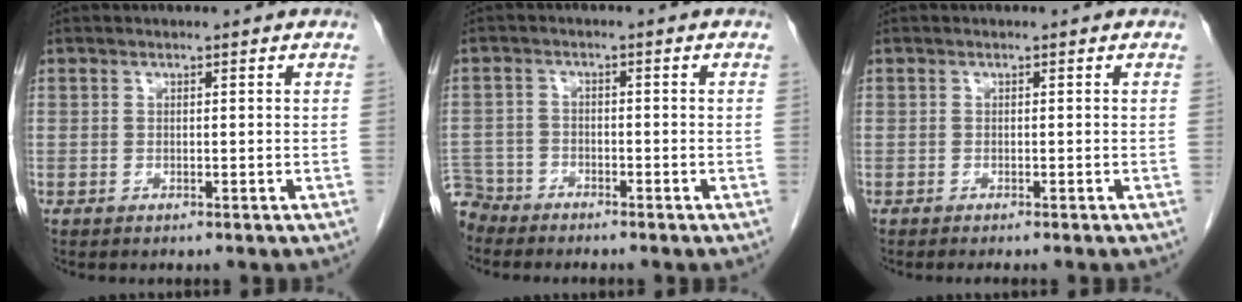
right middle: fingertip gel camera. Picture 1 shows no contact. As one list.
[{"total": 4.9, "force": [-4.6, 1.6, -0.6], "torque": [0.018, -0.006, -0.093]}, {"total": 2.1, "force": [-1.9, -0.2, 1.0], "torque": [-0.011, 0.002, -0.023]}]